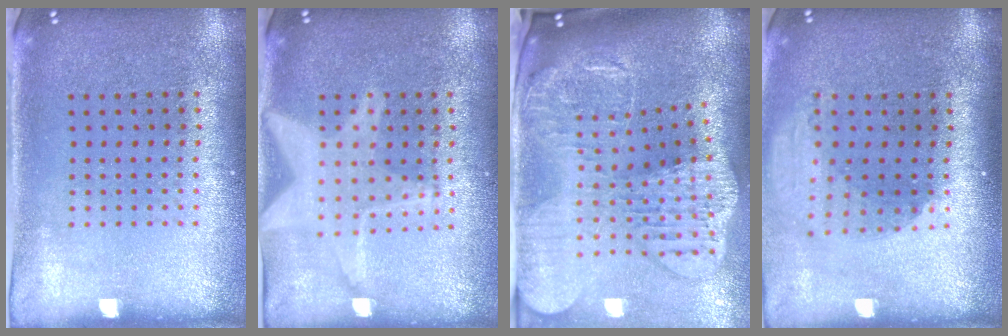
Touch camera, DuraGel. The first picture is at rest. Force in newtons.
{"total": 2.6, "press": 2.6, "slide": 0.4}
{"total": 4.0, "press": 3.1, "slide": 2.6}
{"total": 1.9, "press": 1.5, "slide": 1.2}